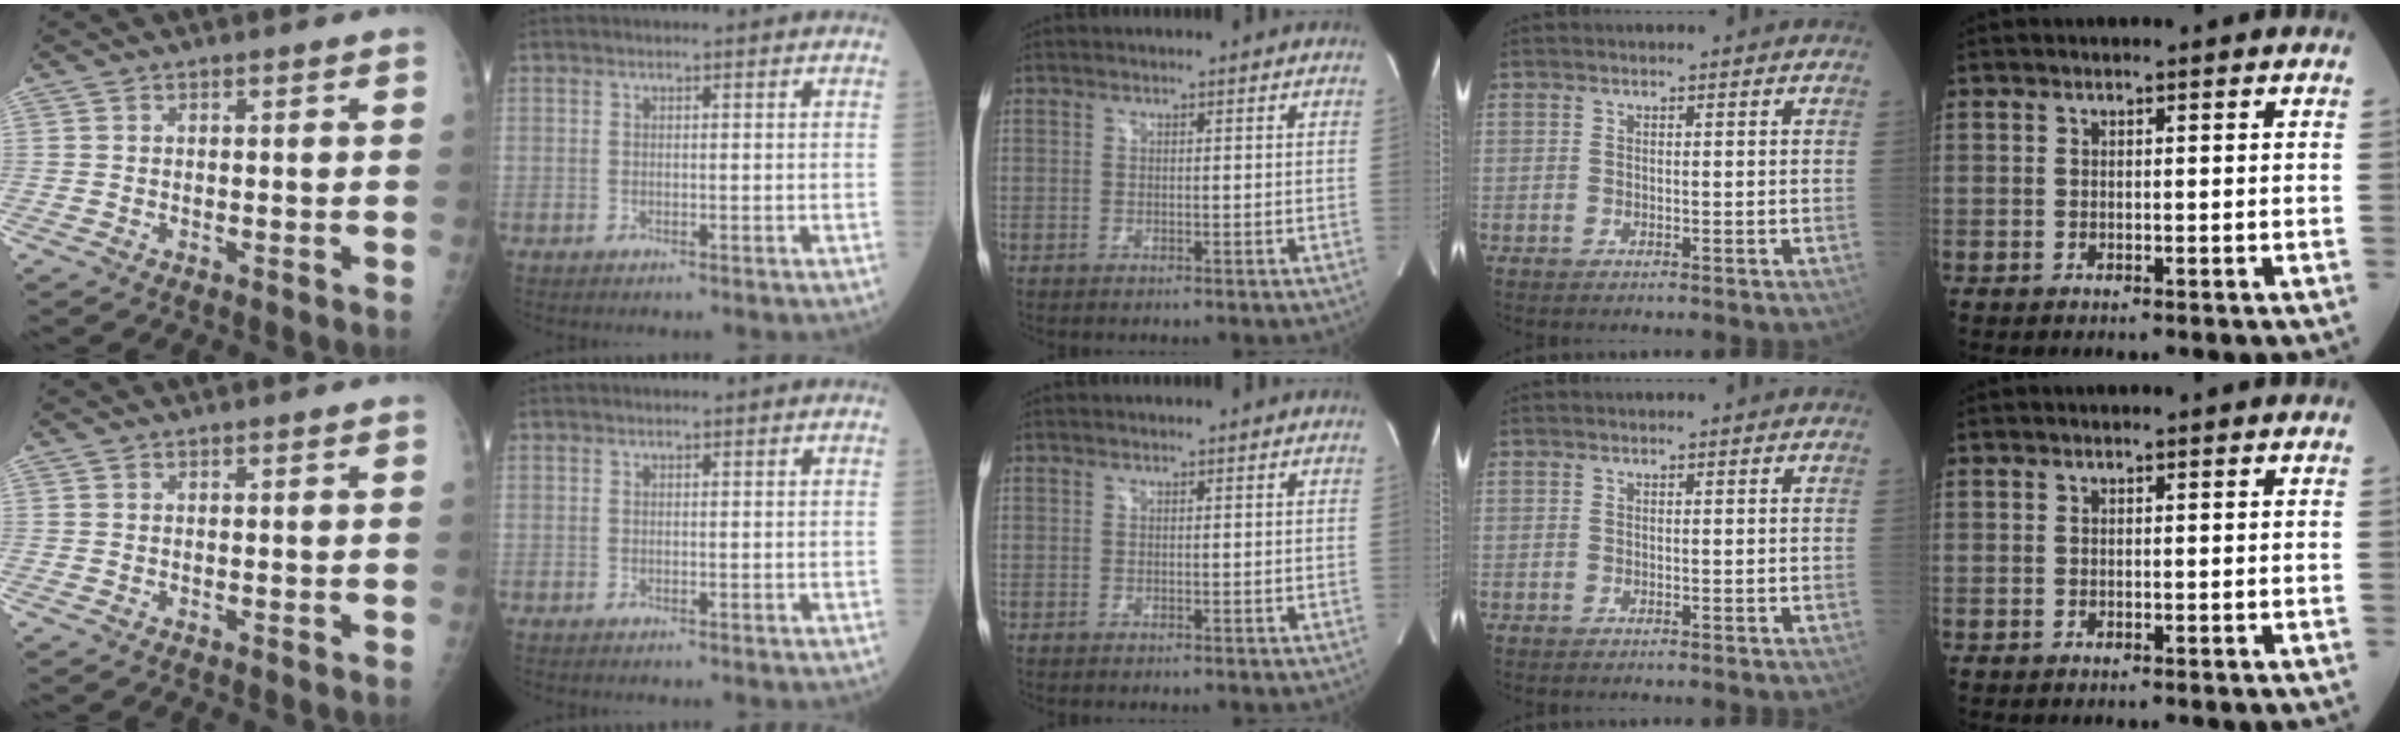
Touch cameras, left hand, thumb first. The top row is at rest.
{}